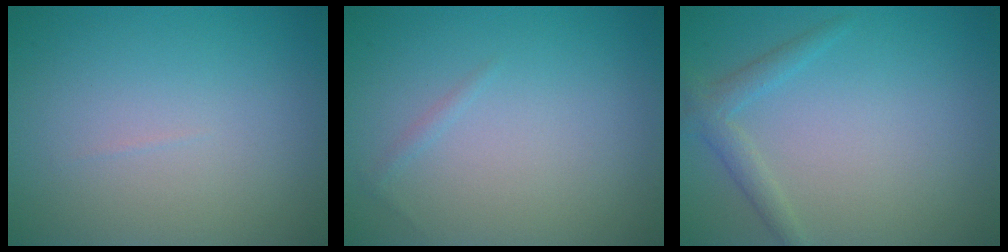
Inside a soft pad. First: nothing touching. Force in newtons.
{"total": 0.5, "press": 0.5, "slide": 0.0}
{"total": 1.9, "press": 1.9, "slide": 0.2}